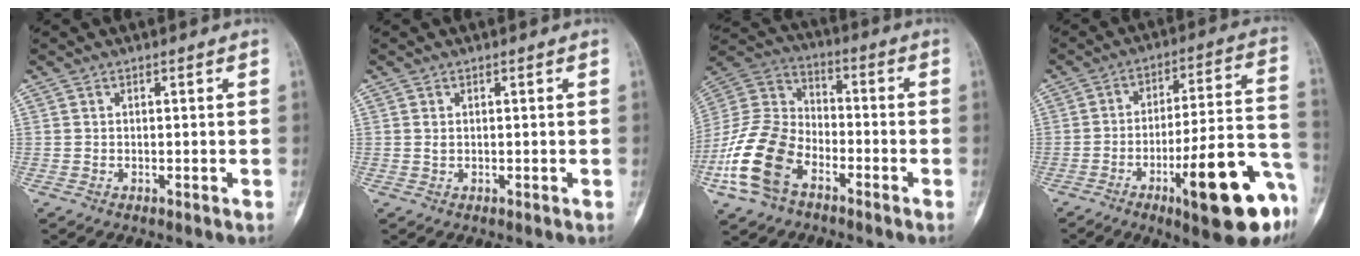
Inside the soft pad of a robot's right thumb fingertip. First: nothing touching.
{"total": 0.6, "force": [0.2, 0.3, 0.5], "torque": [-0.011, 0.003, 0.006]}
{"total": 16.4, "force": [-7.7, 10.2, 10.3], "torque": [-0.212, 0.044, -0.158]}
{"total": 21.1, "force": [-9.4, 5.2, 18.1], "torque": [-0.216, 0.052, -0.131]}